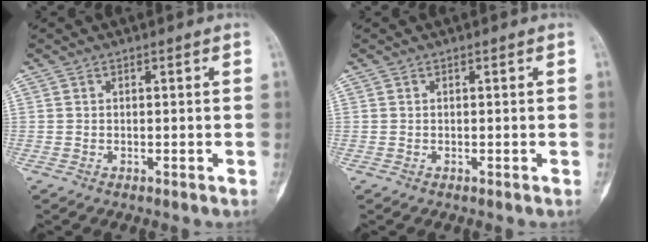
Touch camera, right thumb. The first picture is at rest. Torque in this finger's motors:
{"motor_torque": [0.00, 0.00, 0.04, -0.08, 0.00]}